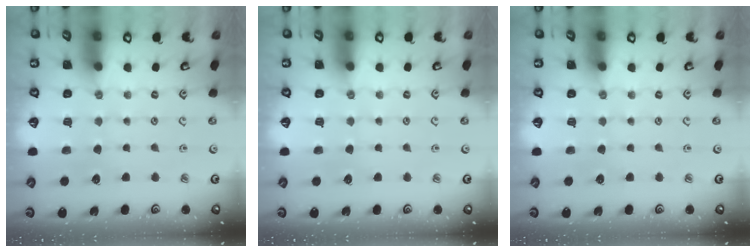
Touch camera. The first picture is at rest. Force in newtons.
{"total": 0.0}
{"total": 0.0}